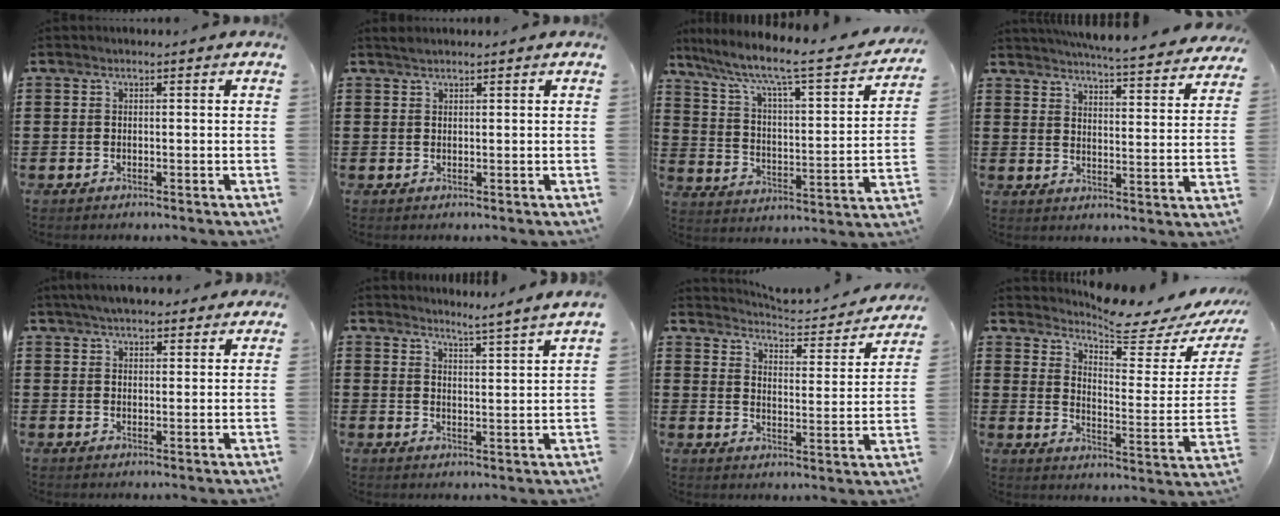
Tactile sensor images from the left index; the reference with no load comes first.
{"total": 1.1, "force": [1.0, 0.1, 0.3], "torque": [-0.007, 0.001, 0.019]}
{"total": 6.3, "force": [4.5, 0.7, 4.4], "torque": [-0.106, -0.038, 0.063]}
{"total": 4.8, "force": [4.6, -0.3, 1.3], "torque": [-0.039, -0.040, 0.073]}
{"total": 4.6, "force": [4.2, 1.1, 1.6], "torque": [-0.041, -0.001, 0.078]}
{"total": 3.7, "force": [3.4, -1.3, 0.4], "torque": [-0.020, -0.027, 0.058]}
{"total": 4.1, "force": [4.0, -0.1, 0.8], "torque": [-0.031, -0.037, 0.061]}
{"total": 6.4, "force": [6.0, 0.2, 2.2], "torque": [-0.059, -0.053, 0.101]}